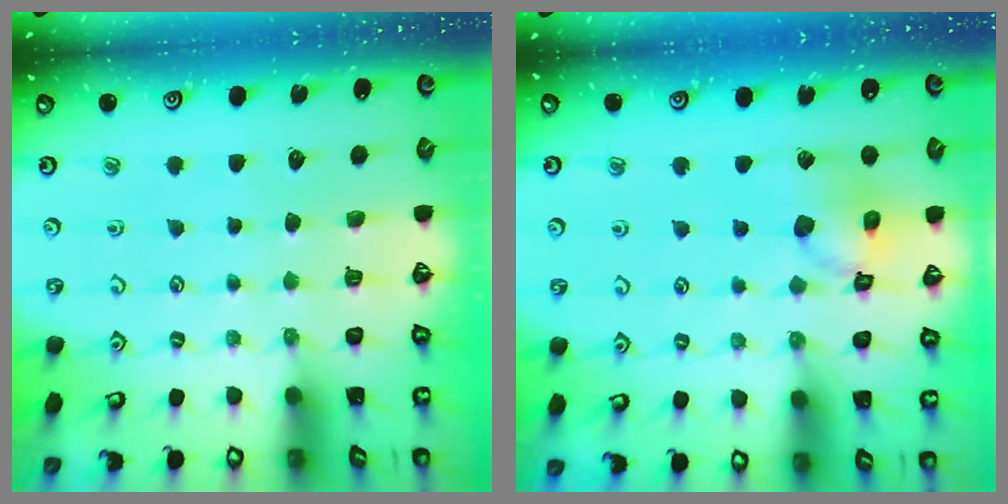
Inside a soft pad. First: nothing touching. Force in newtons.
{"total": 14.1, "press": 14.0, "slide": 1.8}